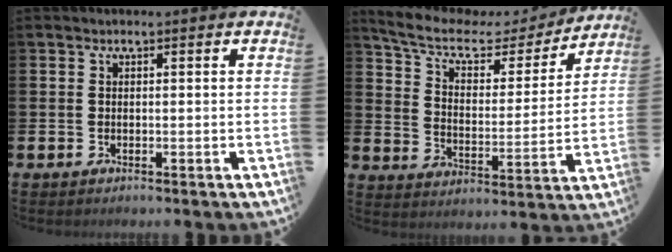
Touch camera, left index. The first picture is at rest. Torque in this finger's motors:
{"motor_torque": [0.62, -0.47, 0.24, 0.05]}